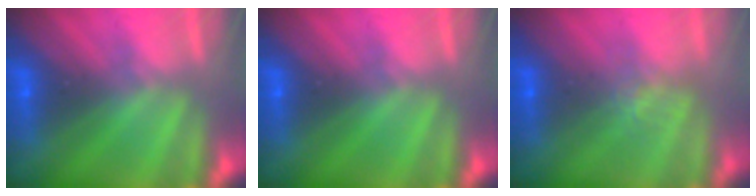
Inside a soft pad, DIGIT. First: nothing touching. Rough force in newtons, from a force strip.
{"total": 0.0}
{"total": 1.2}